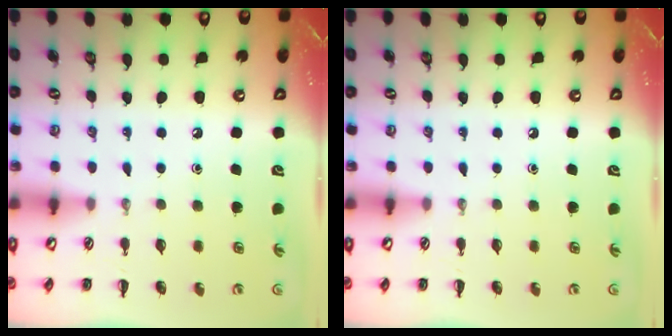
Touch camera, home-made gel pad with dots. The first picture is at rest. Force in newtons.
{"total": 0.0}